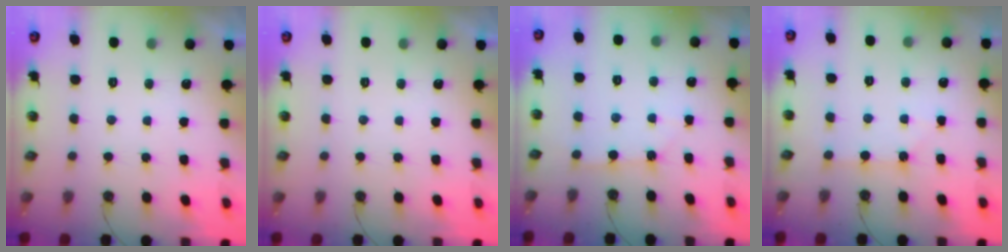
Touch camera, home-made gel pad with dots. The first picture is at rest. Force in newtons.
{"total": 0.0}
{"total": 2.1, "press": 2.1, "slide": 0.2}
{"total": 1.7, "press": 1.7, "slide": 0.3}